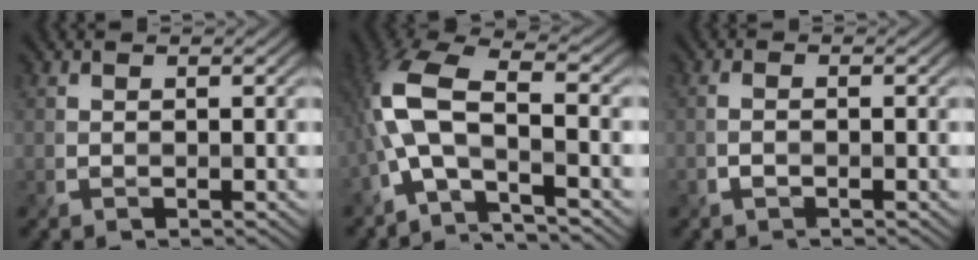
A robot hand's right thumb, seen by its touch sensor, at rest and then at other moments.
{"total": 9.3, "force": [-2.3, 3.3, 8.4], "torque": [-0.195, 0.016, -0.068]}
{"total": 1.0, "force": [-0.8, 0.2, 0.7], "torque": [-0.015, -0.001, -0.019]}